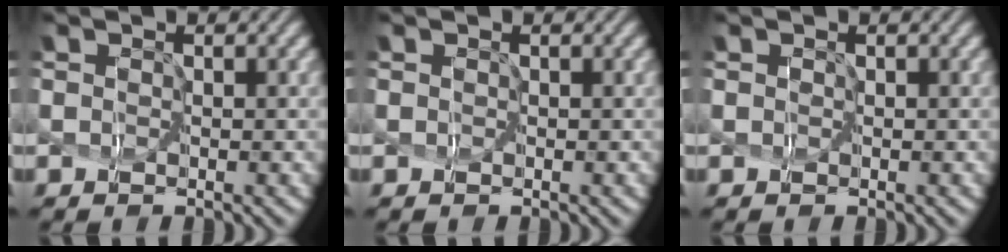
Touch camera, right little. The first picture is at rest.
{"total": 0.0}
{"total": 0.0}